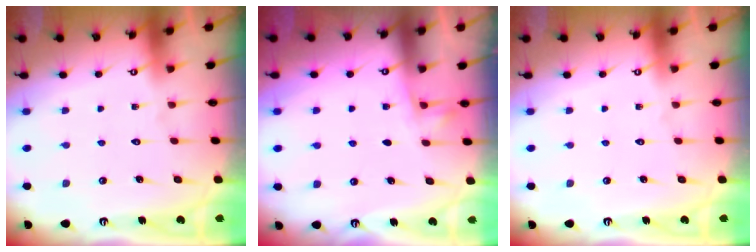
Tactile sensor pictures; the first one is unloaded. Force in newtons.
{"total": 3.0, "press": 3.0, "slide": 0.4}
{"total": 0.0}